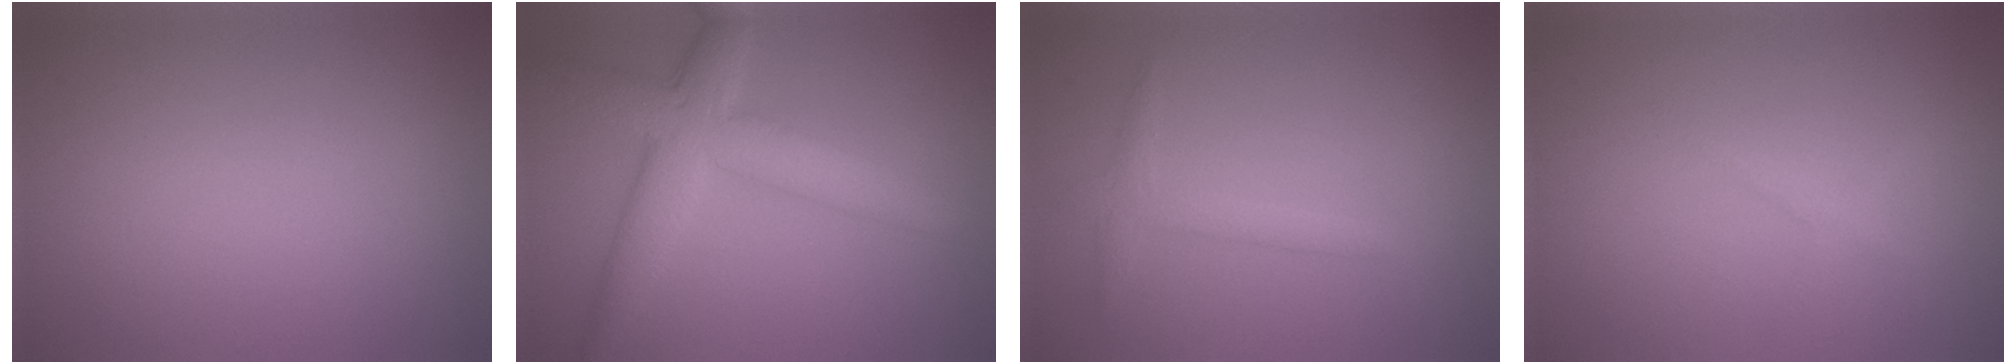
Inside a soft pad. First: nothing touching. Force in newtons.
{"total": 5.8, "press": 5.8, "slide": 0.1}
{"total": 1.7, "press": 1.7, "slide": 0.1}
{"total": 0.9, "press": 0.9, "slide": 0.1}